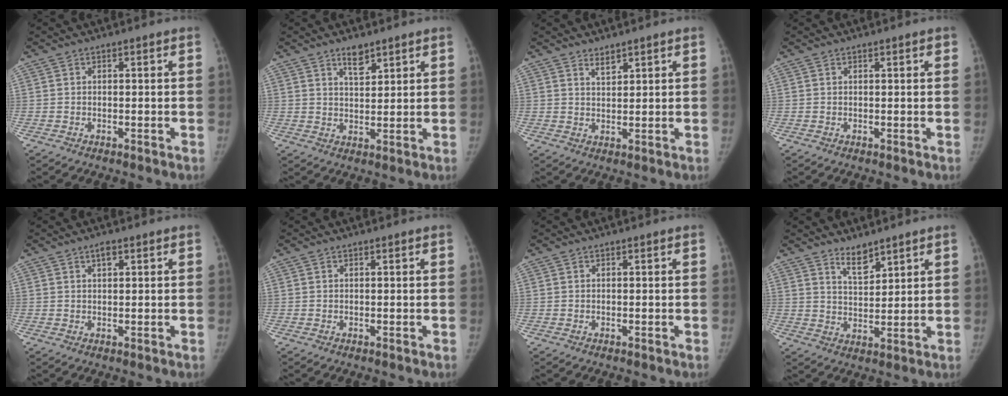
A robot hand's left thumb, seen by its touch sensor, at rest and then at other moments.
{"total": 4.1, "force": [3.0, 1.7, 2.3], "torque": [-0.024, -0.022, 0.052]}
{"total": 2.1, "force": [1.8, 0.6, 0.9], "torque": [-0.007, -0.017, 0.034]}
{"total": 0.8, "force": [0.5, 0.2, 0.6], "torque": [-0.008, 0.000, 0.007]}
{"total": 1.6, "force": [0.9, 0.7, 1.1], "torque": [-0.014, -0.001, 0.014]}
{"total": 0.0}
{"total": 0.0}
{"total": 4.6, "force": [3.8, 1.6, 2.1], "torque": [-0.021, -0.035, 0.071]}